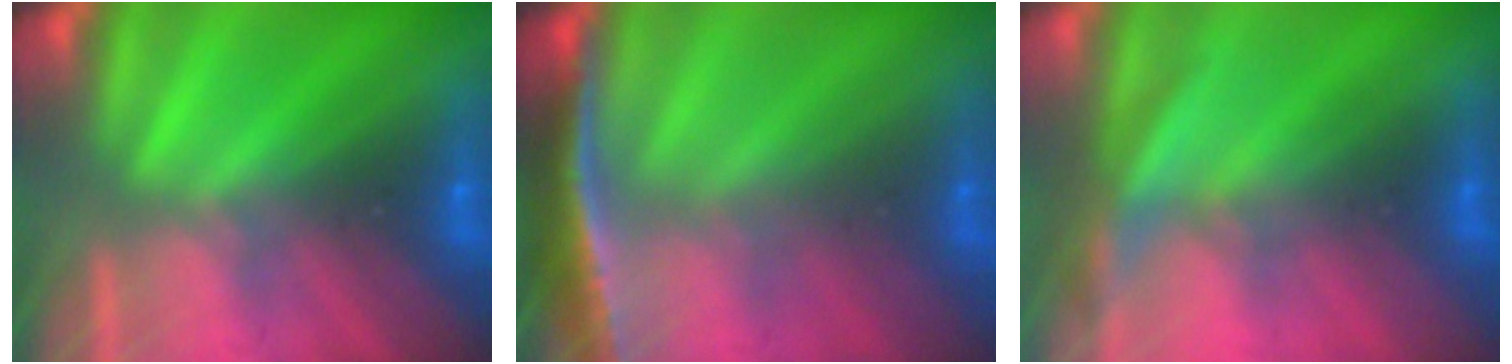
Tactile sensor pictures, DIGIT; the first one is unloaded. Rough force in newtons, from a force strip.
{"total": 1.0}
{"total": 2.9}